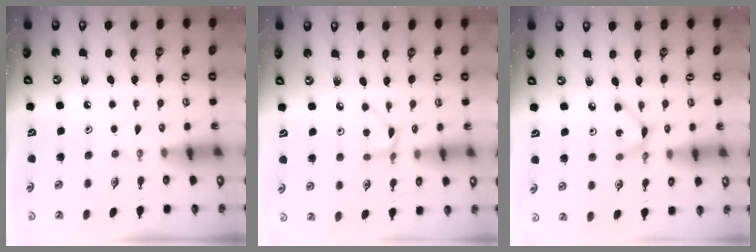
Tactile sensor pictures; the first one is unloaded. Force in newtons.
{"total": 3.3, "press": 3.3, "slide": 0.4}
{"total": 4.4, "press": 4.4, "slide": 0.2}